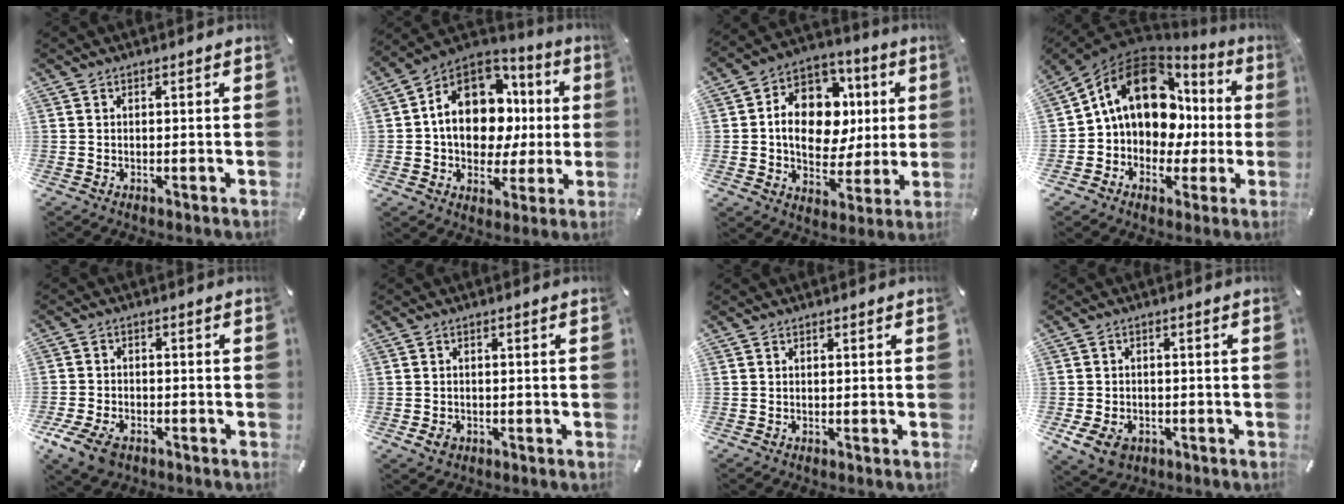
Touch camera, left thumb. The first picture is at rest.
{"total": 16.0, "force": [2.0, 12.6, 9.7], "torque": [-0.169, -0.015, 0.040]}
{"total": 14.9, "force": [1.0, 11.8, 9.1], "torque": [-0.150, -0.004, 0.024]}
{"total": 16.4, "force": [4.5, 12.8, 9.3], "torque": [-0.157, -0.021, 0.086]}
{"total": 6.7, "force": [-3.9, 4.1, 3.6], "torque": [-0.092, 0.012, -0.076]}
{"total": 2.3, "force": [-1.0, 1.8, 1.0], "torque": [-0.026, 0.003, -0.021]}
{"total": 0.0}
{"total": 6.1, "force": [-2.8, 4.5, 3.1], "torque": [-0.072, 0.013, -0.052]}